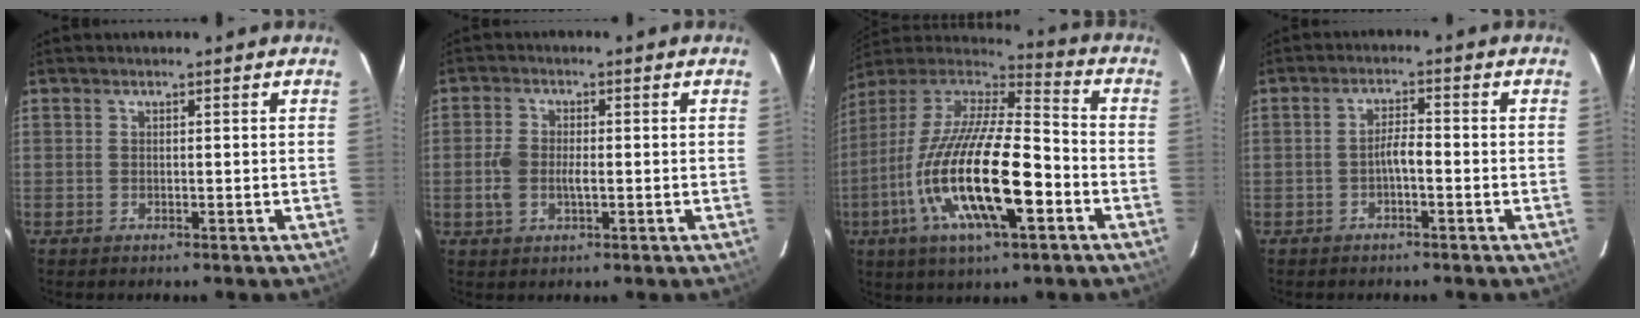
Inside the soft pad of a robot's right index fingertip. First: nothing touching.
{"total": 4.9, "force": [-0.9, 2.9, 3.9], "torque": [-0.087, 0.001, -0.016]}
{"total": 24.4, "force": [-7.9, 7.2, 21.9], "torque": [-0.416, -0.038, -0.148]}
{"total": 2.6, "force": [-1.3, 0.6, 2.2], "torque": [-0.043, 0.009, -0.024]}